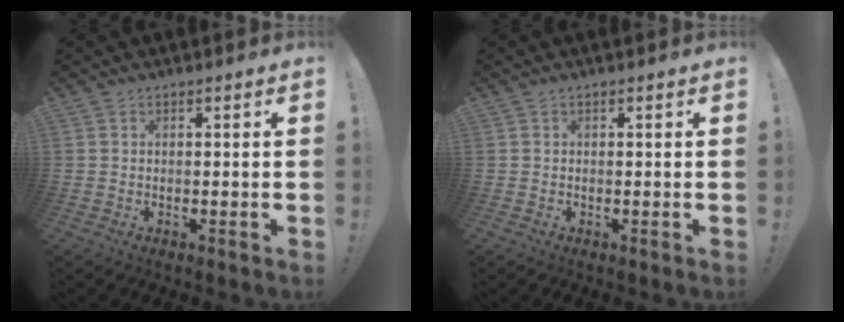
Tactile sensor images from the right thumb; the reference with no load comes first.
{"total": 0.0}